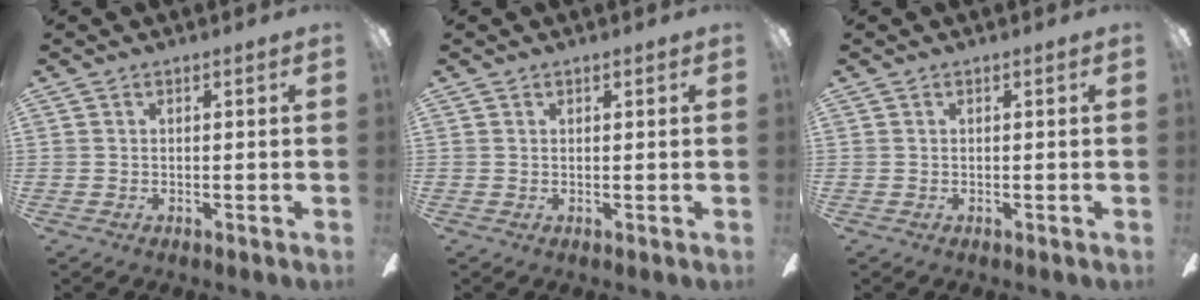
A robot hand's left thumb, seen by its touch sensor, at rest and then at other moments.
{"total": 0.7, "force": [0.6, 0.2, 0.0], "torque": [0.008, -0.005, 0.011]}
{"total": 0.0}